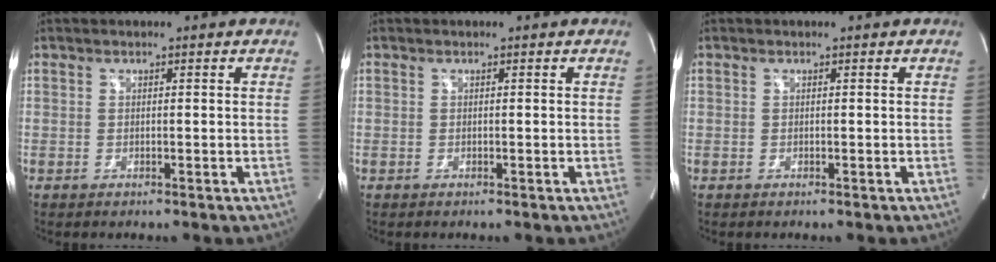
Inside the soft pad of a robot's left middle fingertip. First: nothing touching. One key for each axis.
{"total": 0.0}
{"total": 0.0}